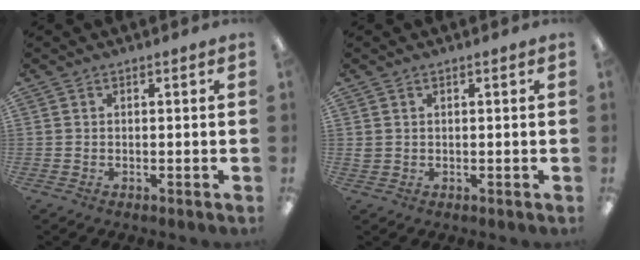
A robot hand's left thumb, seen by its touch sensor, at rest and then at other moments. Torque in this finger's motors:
{"motor_torque": [0.02, 0.18, 0.38, -0.33, -0.02]}